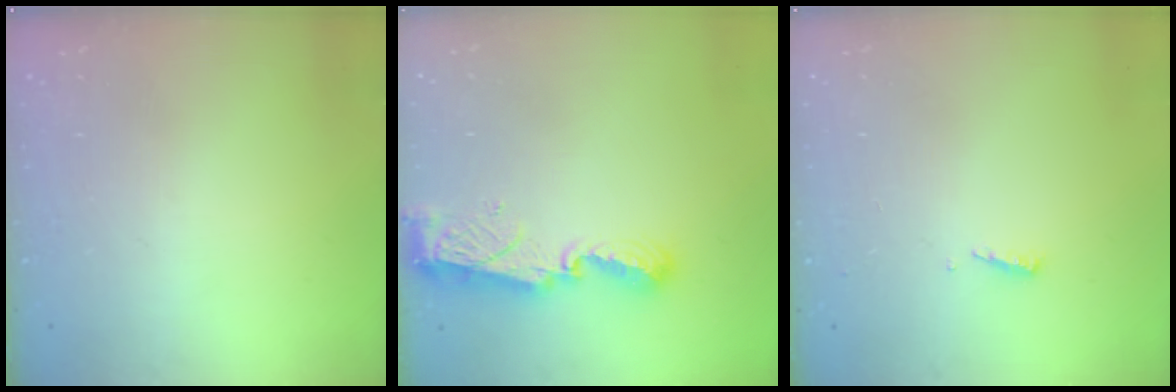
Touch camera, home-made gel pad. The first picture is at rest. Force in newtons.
{"total": 8.1, "press": 8.1, "slide": 0.9}
{"total": 3.1, "press": 3.1, "slide": 0.3}